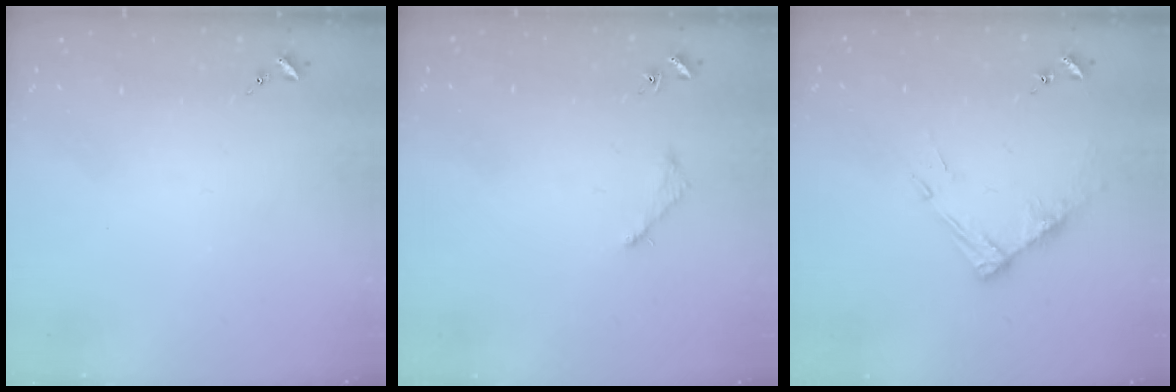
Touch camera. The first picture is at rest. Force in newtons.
{"total": 3.0, "press": 3.0, "slide": 0.4}
{"total": 9.1, "press": 9.1, "slide": 0.7}